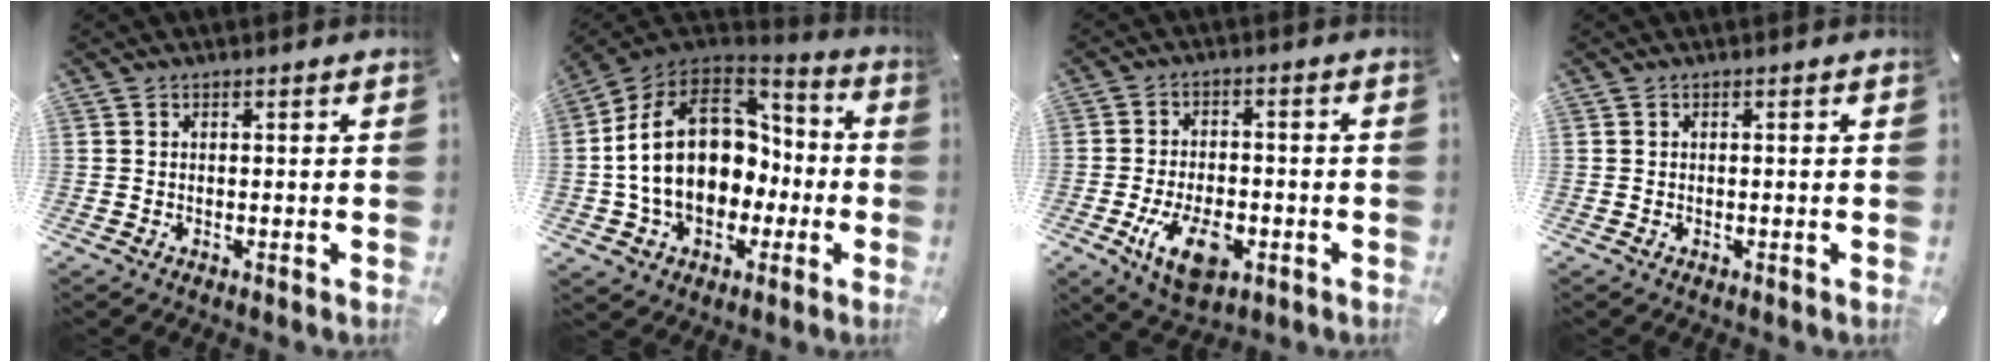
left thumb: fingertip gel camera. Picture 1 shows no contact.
{"total": 22.4, "force": [0.4, 16.8, 14.9], "torque": [-0.284, 0.010, 0.017]}
{"total": 10.8, "force": [-4.1, 6.1, 7.9], "torque": [-0.139, 0.004, -0.070]}
{"total": 0.0}